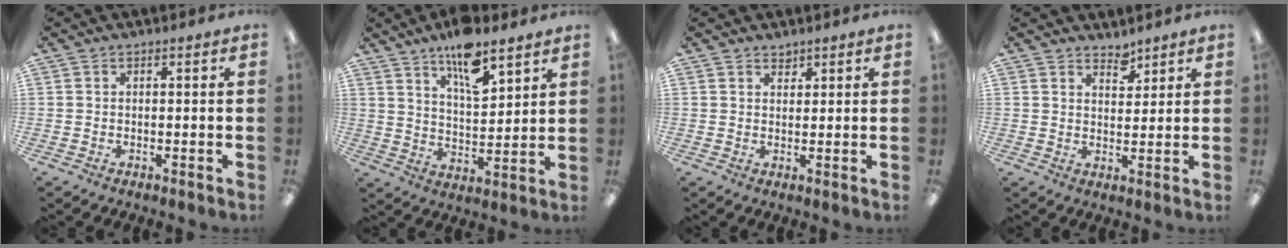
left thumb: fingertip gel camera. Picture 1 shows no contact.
{"total": 12.3, "force": [8.9, 4.3, 7.3], "torque": [-0.117, -0.048, 0.153]}
{"total": 1.6, "force": [1.5, 0.7, 0.0], "torque": [0.008, -0.006, 0.027]}
{"total": 3.8, "force": [3.4, 1.5, 0.8], "torque": [0.002, -0.024, 0.059]}